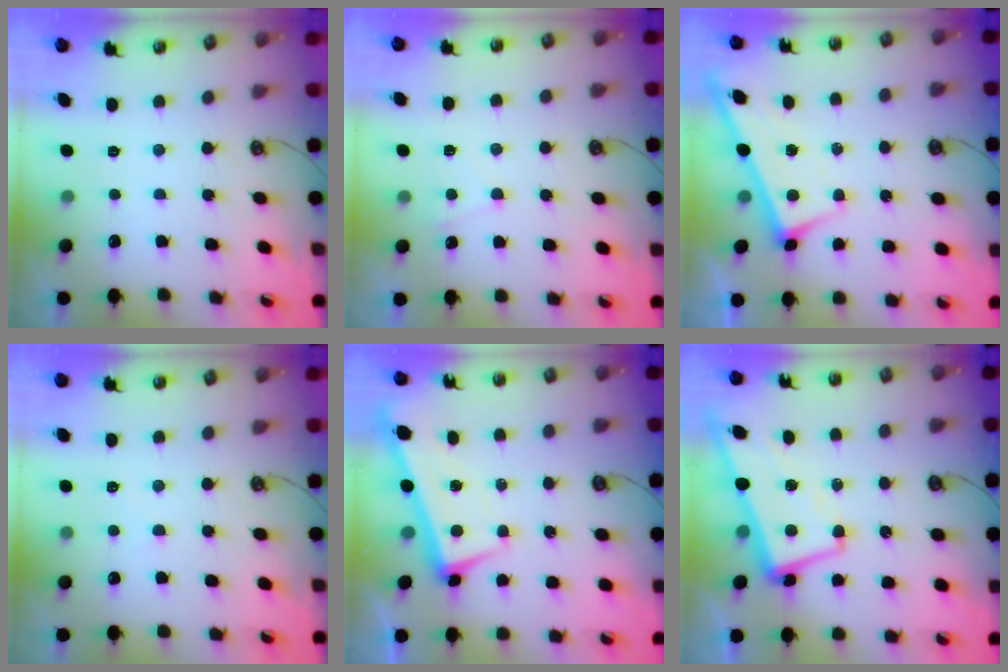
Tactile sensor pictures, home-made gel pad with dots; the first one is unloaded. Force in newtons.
{"total": 2.4, "press": 2.4, "slide": 0.4}
{"total": 2.8, "press": 2.8, "slide": 0.3}
{"total": 1.5, "press": 1.4, "slide": 0.3}
{"total": 2.0, "press": 1.9, "slide": 0.7}
{"total": 1.8, "press": 1.3, "slide": 1.2}